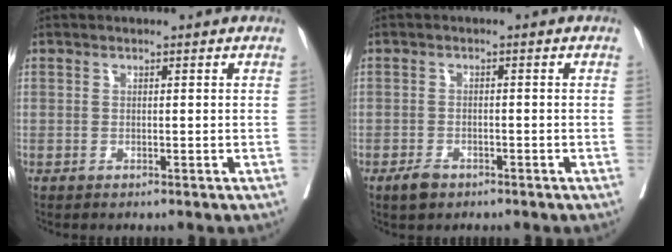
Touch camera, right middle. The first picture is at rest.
{"total": 2.4, "force": [-1.7, 1.2, 1.2], "torque": [-0.024, 0.001, -0.024]}